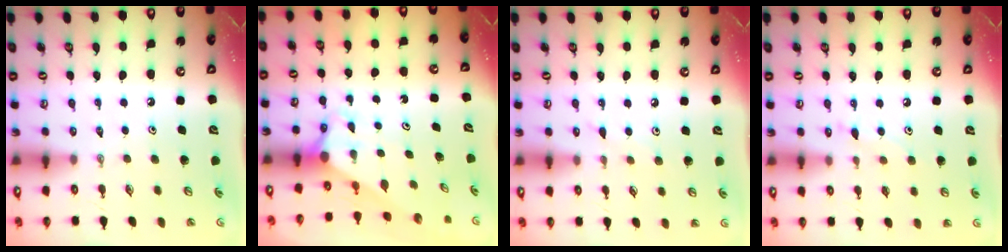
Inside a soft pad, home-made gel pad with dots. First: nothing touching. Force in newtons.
{"total": 2.8, "press": 2.8, "slide": 0.0}
{"total": 3.7, "press": 3.6, "slide": 0.5}
{"total": 6.7, "press": 6.7, "slide": 0.4}